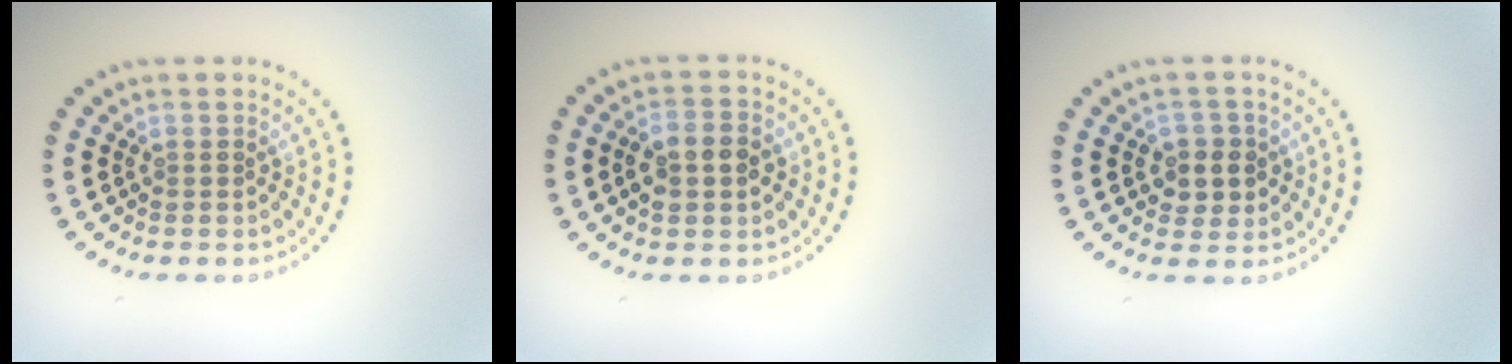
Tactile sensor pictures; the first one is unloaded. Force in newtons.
{"total": 3.1, "press": 3.0, "slide": 0.4}
{"total": 2.8, "press": 2.6, "slide": 0.9}